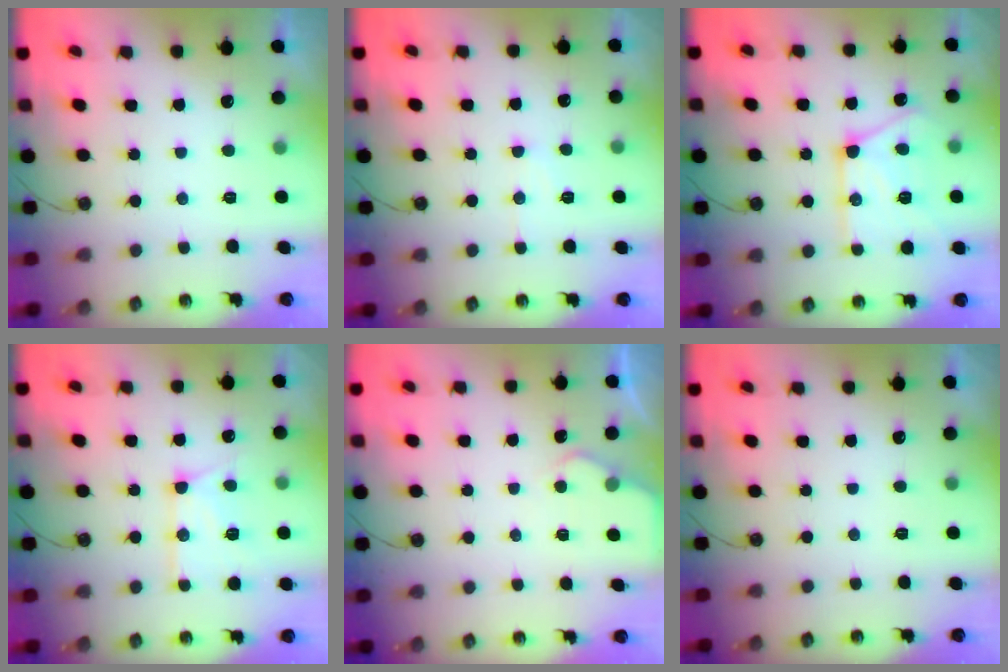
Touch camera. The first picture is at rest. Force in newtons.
{"total": 7.7, "press": 7.6, "slide": 0.8}
{"total": 16.7, "press": 16.6, "slide": 1.4}
{"total": 13.2, "press": 13.2, "slide": 1.2}
{"total": 4.0, "press": 4.0, "slide": 0.5}
{"total": 0.0}